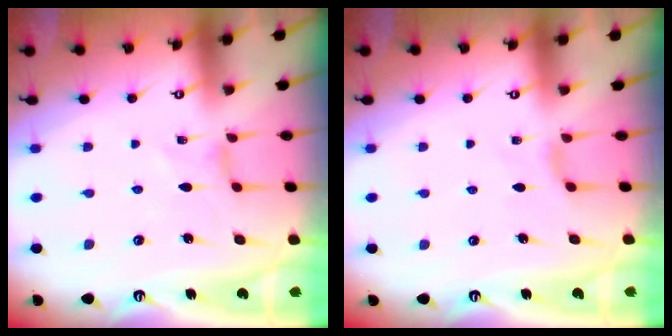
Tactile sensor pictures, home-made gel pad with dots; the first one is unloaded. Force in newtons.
{"total": 1.9, "press": 1.8, "slide": 0.5}